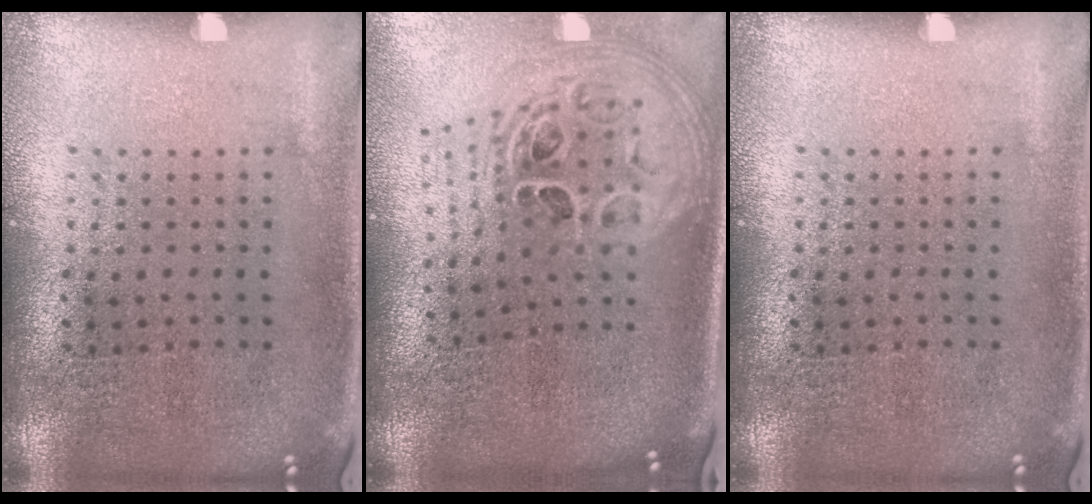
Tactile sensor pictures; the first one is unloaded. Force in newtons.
{"total": 2.9, "press": 2.0, "slide": 2.0}
{"total": 0.0}